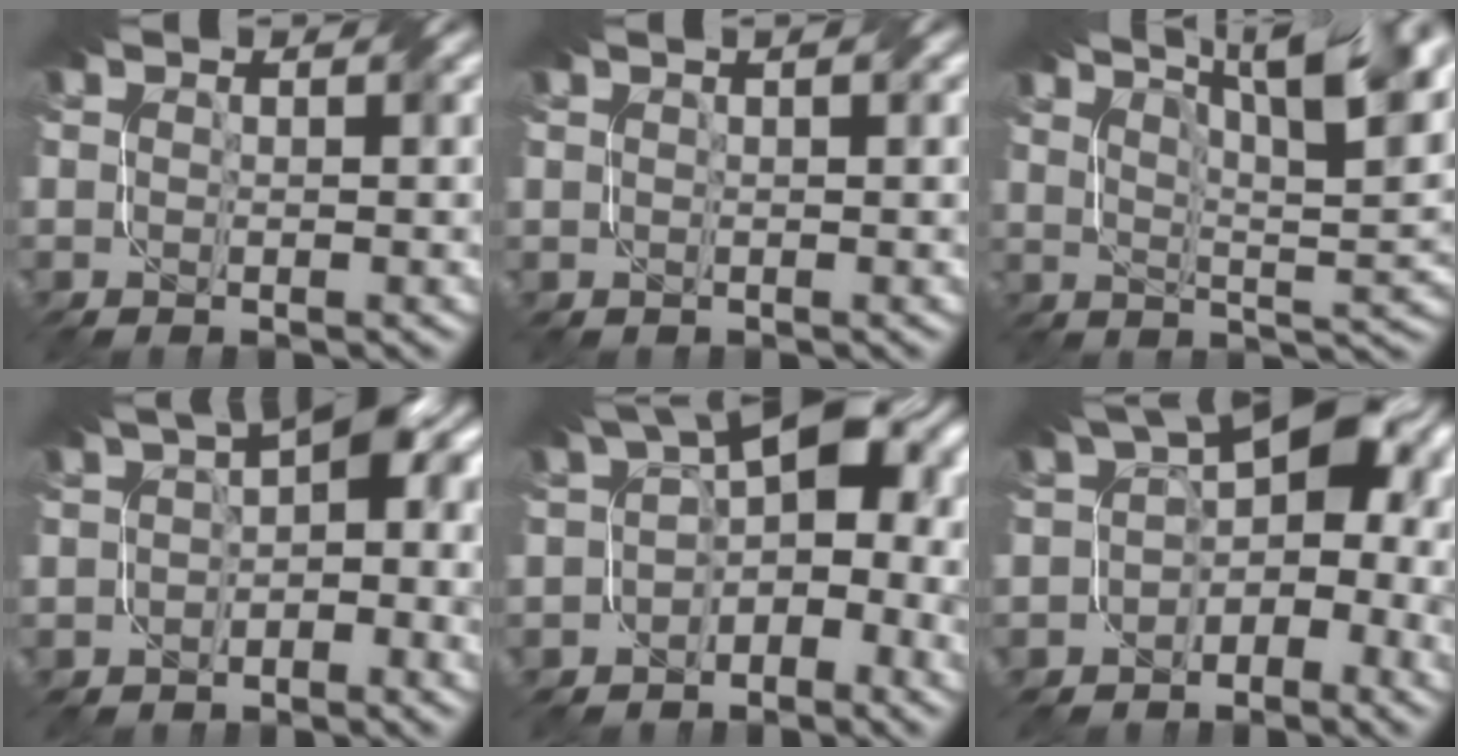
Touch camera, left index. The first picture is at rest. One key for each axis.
{"total": 0.8, "fx": 0.8, "fy": 0.0, "fz": 0.2, "tx": -0.002, "ty": 0.007, "tz": 0.006}
{"total": 13.4, "fx": 9.2, "fy": 3.8, "fz": 8.9, "tx": -0.107, "ty": 0.036, "tz": 0.107}
{"total": 4.5, "fx": 0.0, "fy": 2.4, "fz": 3.8, "tx": -0.044, "ty": 0.018, "tz": -0.015}
{"total": 7.7, "fx": -0.5, "fy": 4.9, "fz": 5.9, "tx": -0.077, "ty": 0.017, "tz": -0.024}
{"total": 6.7, "fx": -0.8, "fy": 4.5, "fz": 4.9, "tx": -0.059, "ty": 0.014, "tz": -0.027}